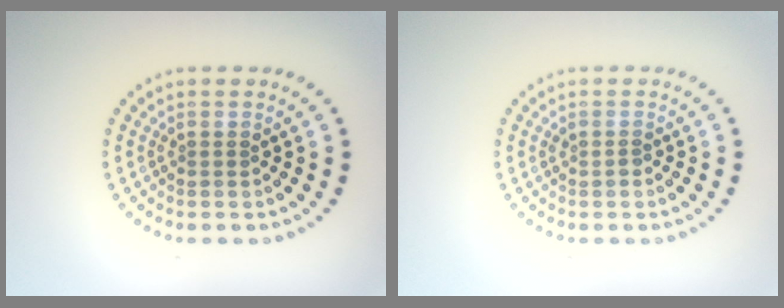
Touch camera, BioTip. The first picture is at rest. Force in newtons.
{"total": 0.7, "press": 0.7, "slide": 0.2}